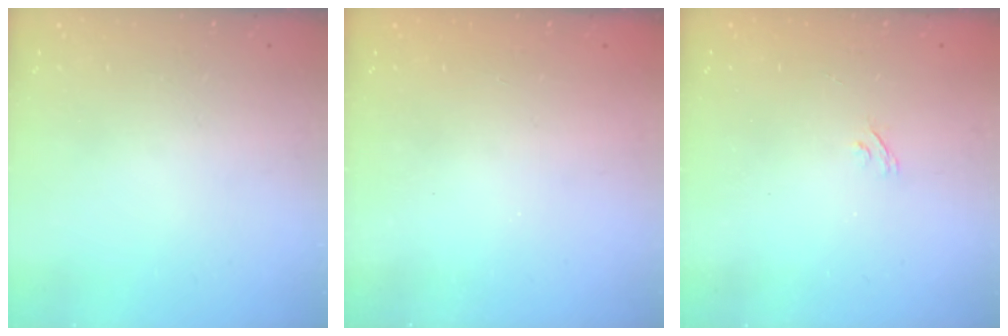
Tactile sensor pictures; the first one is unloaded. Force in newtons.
{"total": 2.3, "press": 2.2, "slide": 0.8}
{"total": 2.2, "press": 1.9, "slide": 1.1}